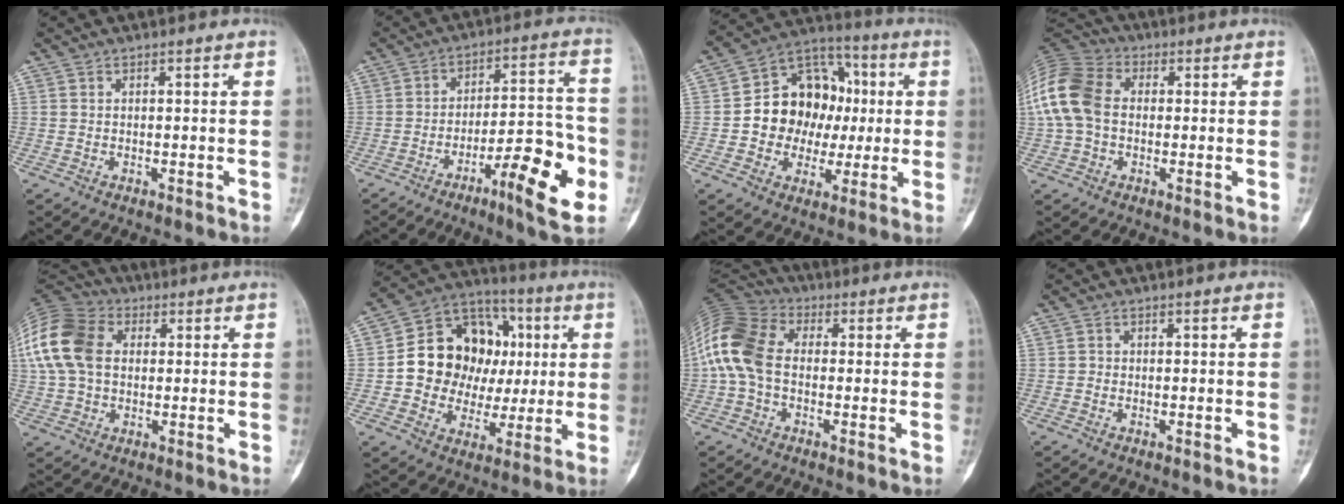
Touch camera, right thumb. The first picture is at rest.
{"total": 14.9, "force": [-6.3, 3.4, 13.1], "torque": [-0.183, 0.033, -0.093]}
{"total": 16.5, "force": [0.4, 13.2, 9.9], "torque": [-0.105, 0.032, 0.007]}
{"total": 13.4, "force": [0.5, 9.7, 9.2], "torque": [-0.196, 0.032, 0.001]}
{"total": 15.3, "force": [2.4, 11.1, 10.3], "torque": [-0.210, 0.026, 0.037]}
{"total": 19.6, "force": [1.8, 15.4, 11.9], "torque": [-0.143, 0.031, 0.038]}
{"total": 13.6, "force": [-0.3, 9.2, 10.0], "torque": [-0.214, 0.031, -0.019]}
{"total": 0.5, "force": [-0.2, 0.5, 0.1], "torque": [0.005, 0.002, -0.006]}